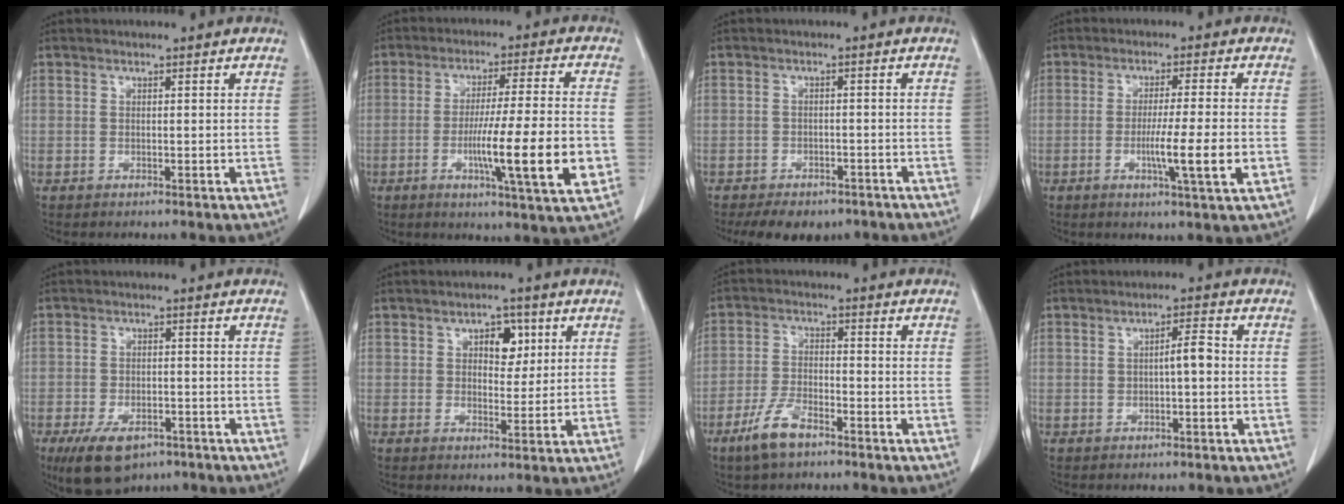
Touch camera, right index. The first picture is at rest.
{"total": 15.8, "force": [-4.2, 0.1, 15.2], "torque": [-0.235, -0.014, -0.068]}
{"total": 7.9, "force": [-6.0, 4.3, 2.9], "torque": [-0.036, 0.006, -0.075]}
{"total": 8.2, "force": [-2.0, -0.6, 7.9], "torque": [-0.129, -0.017, -0.036]}
{"total": 8.9, "force": [-5.9, 4.3, 5.0], "torque": [-0.087, -0.006, -0.090]}
{"total": 4.6, "force": [1.8, 2.7, 3.3], "torque": [-0.043, 0.010, 0.027]}
{"total": 6.5, "force": [-4.5, 1.9, 4.2], "torque": [-0.094, -0.006, -0.086]}
{"total": 3.1, "force": [0.0, 0.7, 3.0], "torque": [-0.049, 0.009, -0.001]}